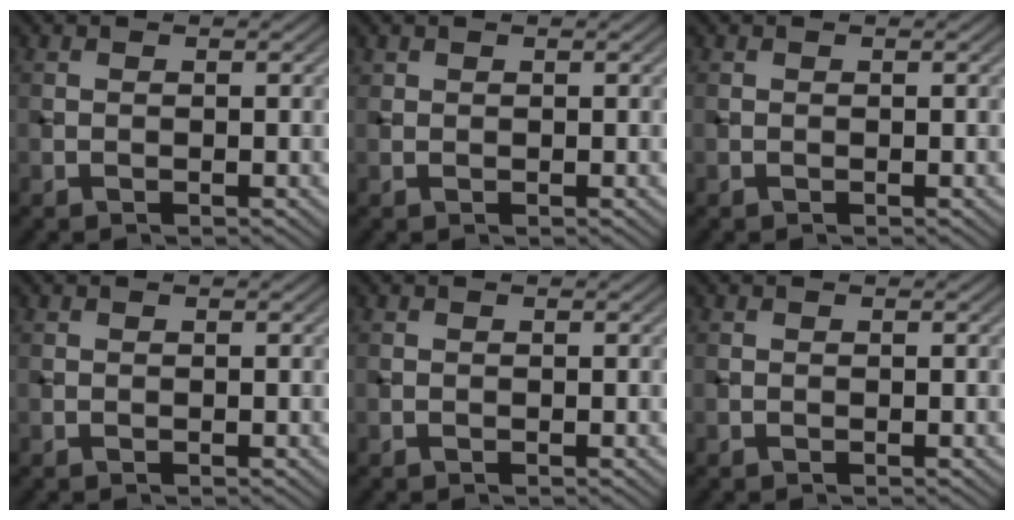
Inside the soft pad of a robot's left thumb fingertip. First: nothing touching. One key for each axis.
{"total": 0.5, "fx": 0.5, "fy": 0.3, "fz": 0.1, "tx": -0.002, "ty": 0.000, "tz": 0.012}
{"total": 0.0}
{"total": 0.0}
{"total": 0.0}
{"total": 0.0}